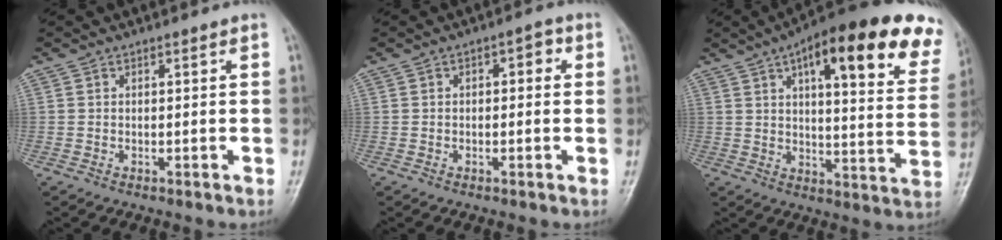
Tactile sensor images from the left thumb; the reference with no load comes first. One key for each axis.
{"total": 3.0, "fx": 0.5, "fy": 1.6, "fz": 2.5, "tx": -0.020, "ty": 0.010, "tz": -0.001}
{"total": 25.8, "fx": 13.8, "fy": 8.2, "fz": 20.2, "tx": -0.247, "ty": -0.014, "tz": 0.174}